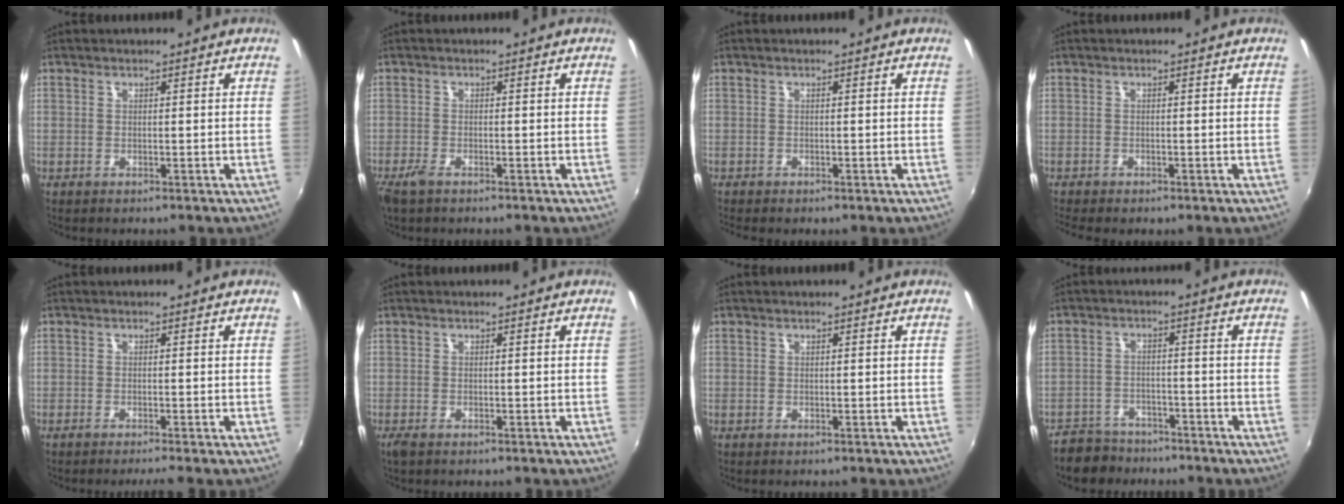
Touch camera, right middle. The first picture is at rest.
{"total": 2.5, "force": [-1.8, 0.8, 1.5], "torque": [-0.036, -0.008, -0.037]}
{"total": 1.7, "force": [-1.3, 0.4, 0.9], "torque": [-0.018, -0.008, -0.020]}
{"total": 3.1, "force": [-2.4, 0.9, 1.8], "torque": [-0.037, -0.018, -0.037]}
{"total": 1.8, "force": [-1.5, -0.4, 0.8], "torque": [-0.016, -0.010, -0.027]}
{"total": 1.4, "force": [-1.0, 0.4, 0.9], "torque": [-0.019, -0.007, -0.018]}
{"total": 0.0}
{"total": 7.8, "force": [-6.6, 3.8, 1.7], "torque": [-0.059, 0.005, -0.106]}